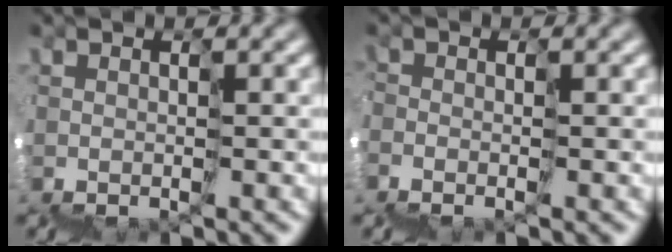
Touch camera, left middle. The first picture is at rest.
{"total": 1.7, "force": [-1.4, -0.4, -0.9], "torque": [0.012, 0.009, -0.034]}